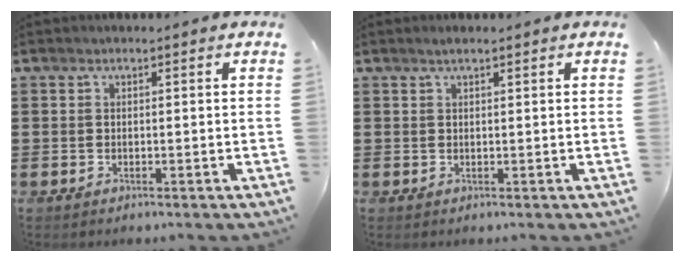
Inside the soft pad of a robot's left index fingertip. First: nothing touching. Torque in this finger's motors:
{"motor_torque": [-0.03, -0.05, 0.09, 0.01]}